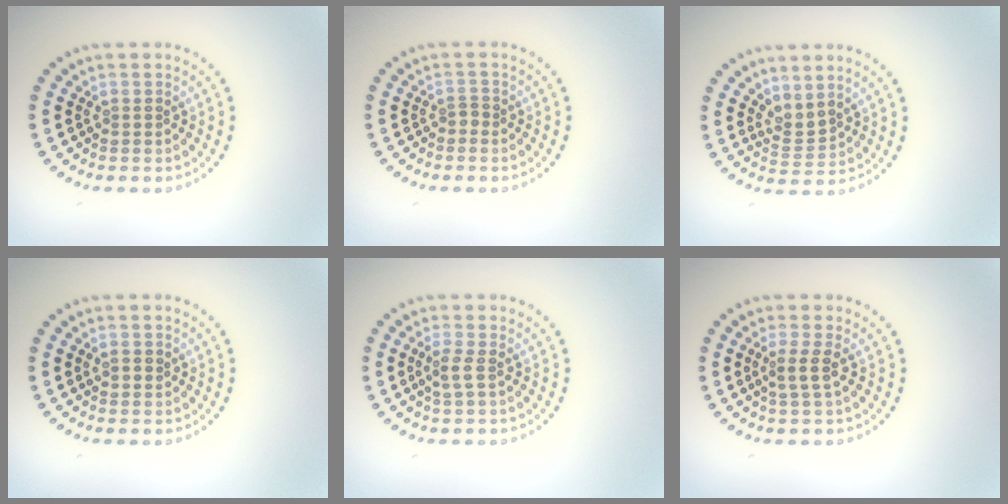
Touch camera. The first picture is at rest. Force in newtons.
{"total": 0.9, "press": 0.6, "slide": 0.7}
{"total": 1.8, "press": 1.4, "slide": 1.2}
{"total": 1.0, "press": 1.0, "slide": 0.2}
{"total": 1.5, "press": 1.3, "slide": 0.6}
{"total": 1.6, "press": 1.3, "slide": 1.0}